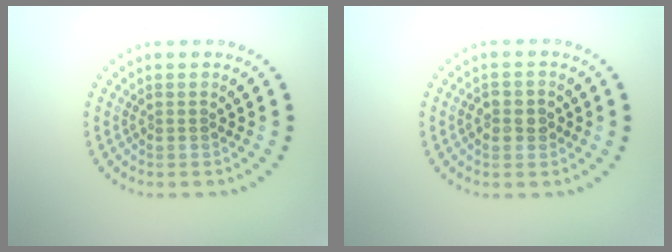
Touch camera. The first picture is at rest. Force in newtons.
{"total": 1.9, "press": 1.9, "slide": 0.3}